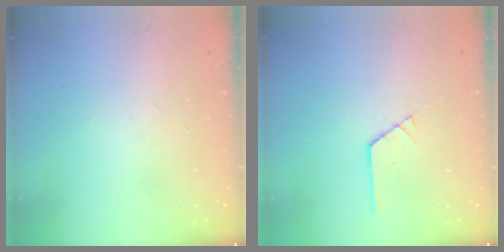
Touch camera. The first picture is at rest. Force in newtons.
{"total": 1.0, "press": 1.0, "slide": 0.1}